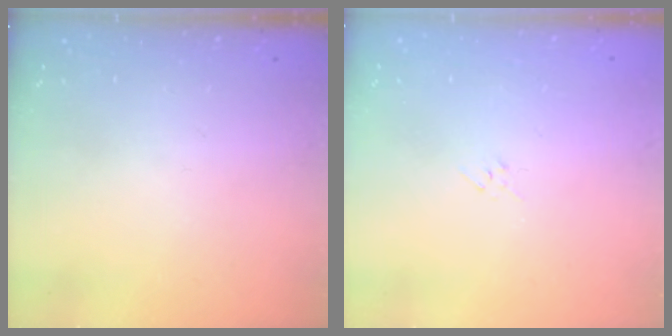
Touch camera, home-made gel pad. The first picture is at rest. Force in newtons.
{"total": 2.9, "press": 2.9, "slide": 0.6}